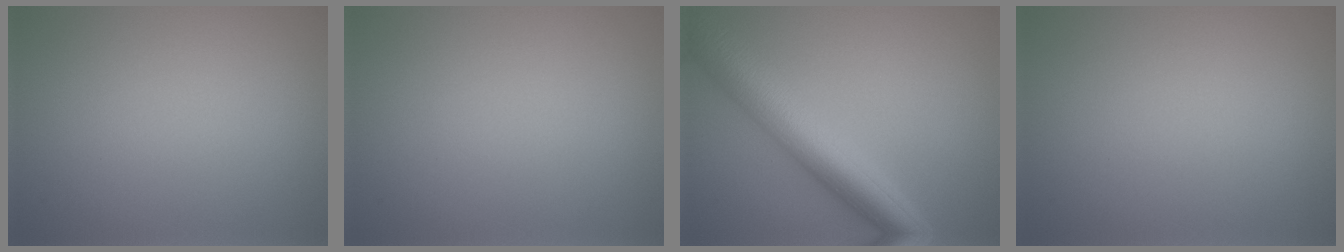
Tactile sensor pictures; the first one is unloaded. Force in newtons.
{"total": 0.0}
{"total": 8.2, "press": 8.2, "slide": 0.3}
{"total": 0.0}